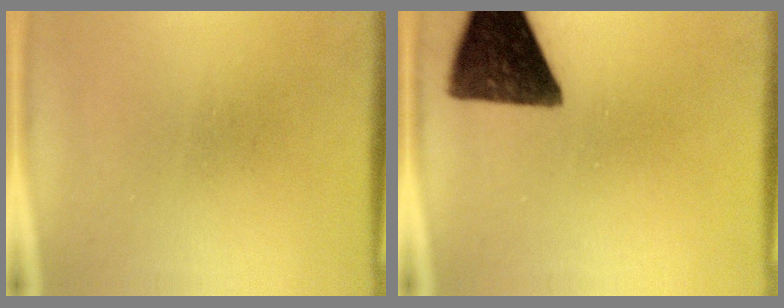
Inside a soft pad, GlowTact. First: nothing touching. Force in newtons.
{"total": 13.6}